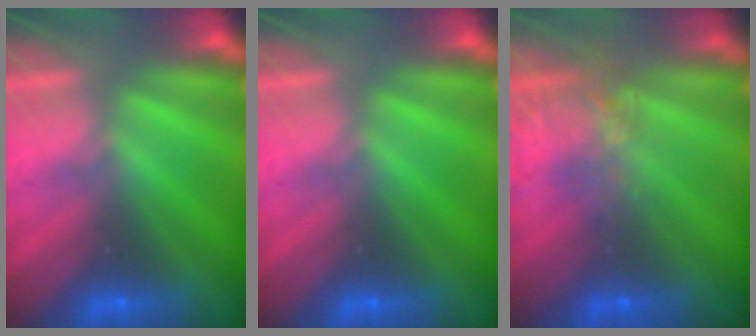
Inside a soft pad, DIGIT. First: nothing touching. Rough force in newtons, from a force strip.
{"total": 0.0}
{"total": 7.4}